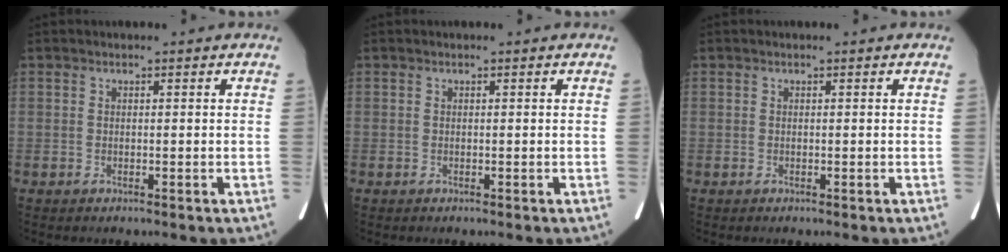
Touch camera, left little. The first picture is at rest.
{"total": 0.0}
{"total": 0.0}